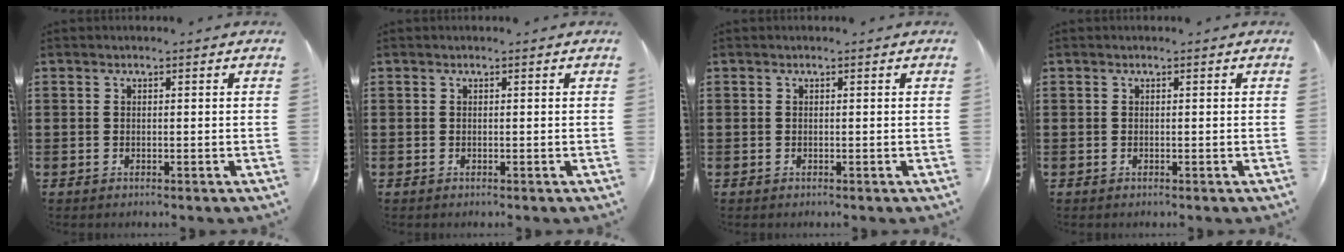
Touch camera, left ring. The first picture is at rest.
{"total": 0.0}
{"total": 0.0}
{"total": 0.0}